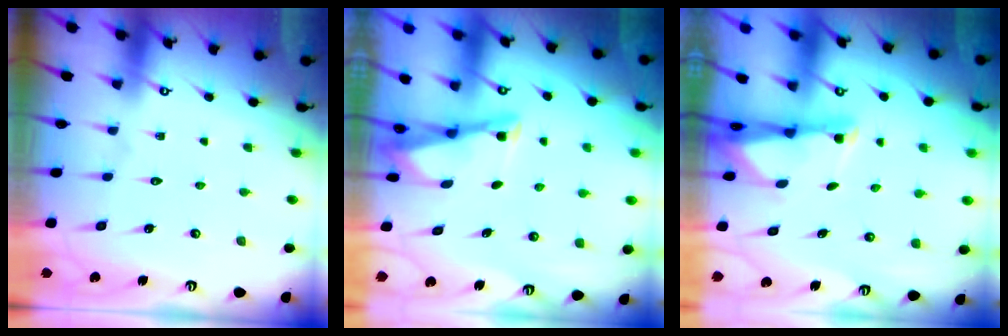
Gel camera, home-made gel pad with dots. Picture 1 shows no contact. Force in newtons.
{"total": 2.9, "press": 2.9, "slide": 0.3}
{"total": 1.8, "press": 1.8, "slide": 0.3}